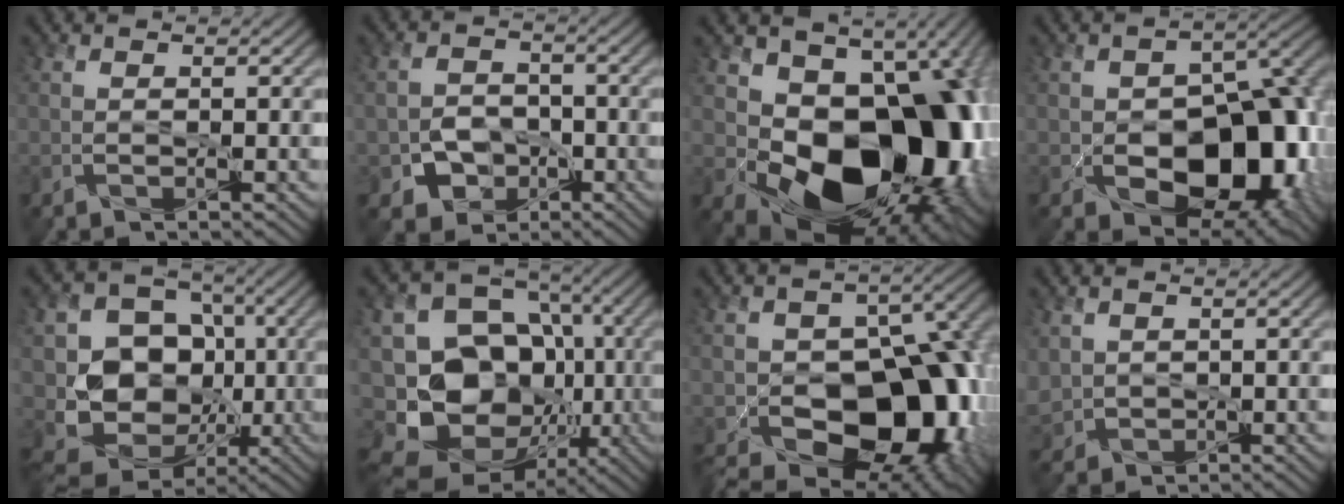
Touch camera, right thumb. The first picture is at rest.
{"total": 5.0, "force": [-2.2, 3.9, 2.1], "torque": [-0.036, -0.004, -0.047]}
{"total": 19.8, "force": [-1.5, 14.4, 13.5], "torque": [-0.164, -0.069, 0.021]}
{"total": 14.8, "force": [-3.7, 9.5, 10.7], "torque": [-0.121, -0.017, -0.059]}
{"total": 12.5, "force": [-1.0, 10.7, 6.3], "torque": [-0.121, -0.026, -0.033]}
{"total": 19.3, "force": [-5.5, 15.9, 9.5], "torque": [-0.207, -0.026, -0.098]}
{"total": 18.2, "force": [-7.8, 12.0, 11.2], "torque": [-0.152, -0.010, -0.113]}
{"total": 3.4, "force": [0.7, 3.0, 1.4], "torque": [-0.055, -0.010, 0.013]}